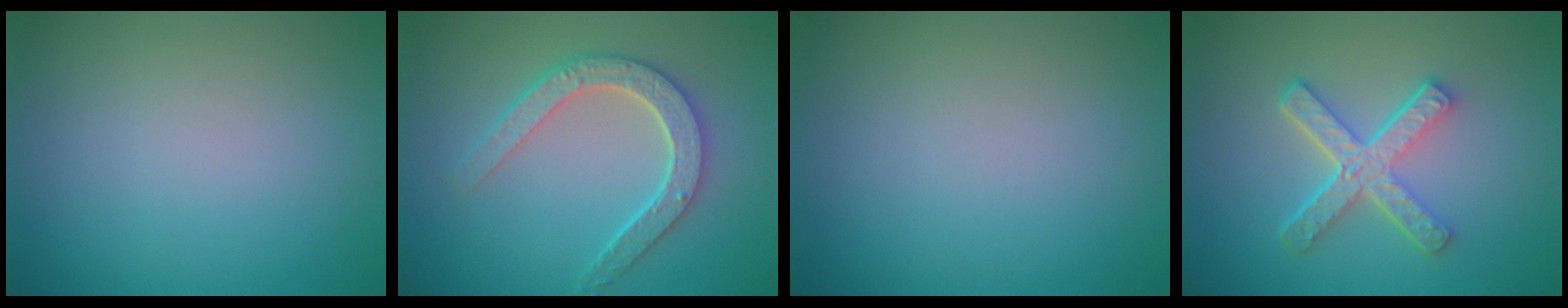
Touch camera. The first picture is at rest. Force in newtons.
{"total": 4.8, "press": 3.7, "slide": 3.0}
{"total": 0.0}
{"total": 5.1, "press": 3.6, "slide": 3.5}